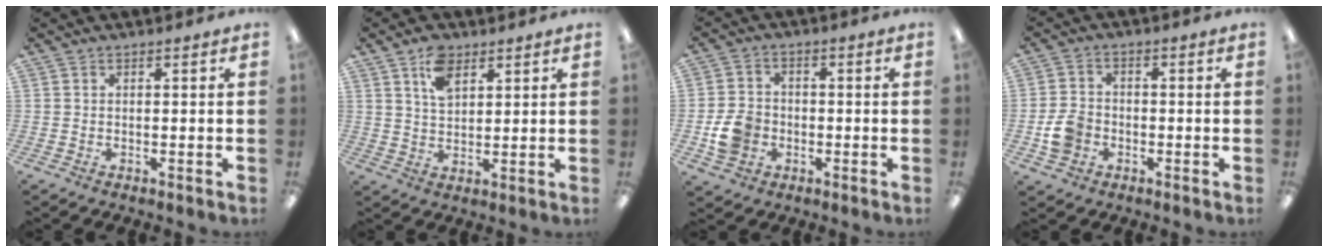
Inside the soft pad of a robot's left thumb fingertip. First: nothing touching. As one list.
[{"total": 7.2, "force": [4.3, 4.0, 4.1], "torque": [-0.078, -0.006, 0.078]}, {"total": 7.6, "force": [-2.0, 6.4, 3.7], "torque": [-0.072, 0.016, -0.035]}, {"total": 6.4, "force": [-2.0, 5.1, 3.2], "torque": [-0.057, 0.011, -0.035]}]